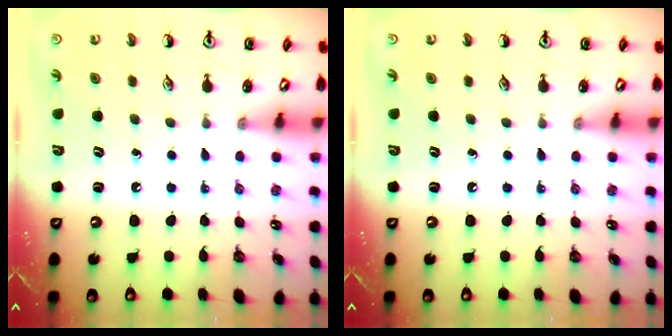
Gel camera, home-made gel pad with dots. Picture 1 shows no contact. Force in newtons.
{"total": 0.0}